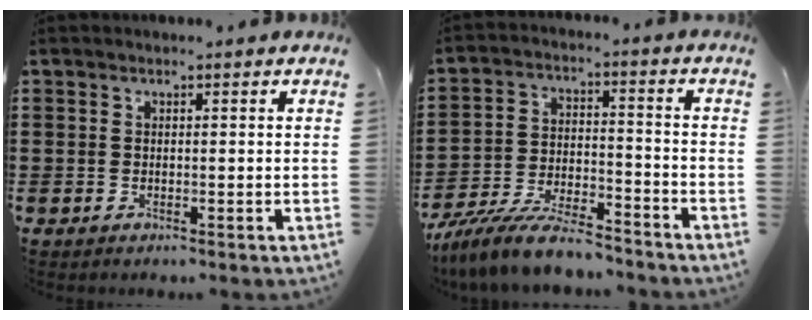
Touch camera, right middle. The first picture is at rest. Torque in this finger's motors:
{"motor_torque": [2.14, 0.00, 0.46, 0.21]}